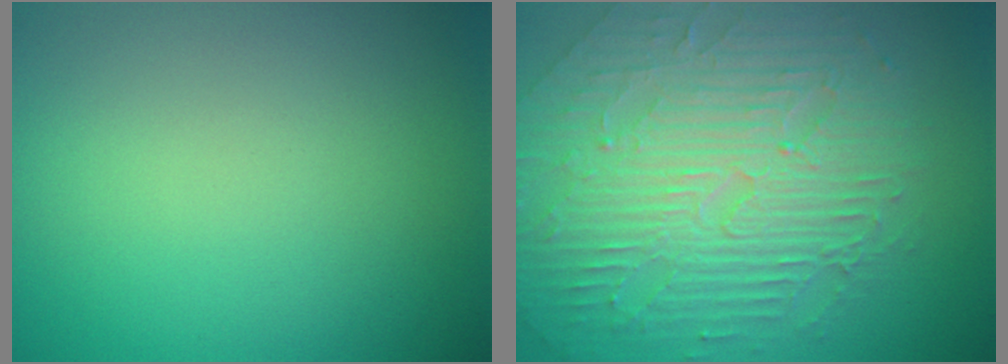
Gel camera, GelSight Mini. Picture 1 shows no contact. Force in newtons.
{"total": 9.5, "press": 6.3, "slide": 7.1}